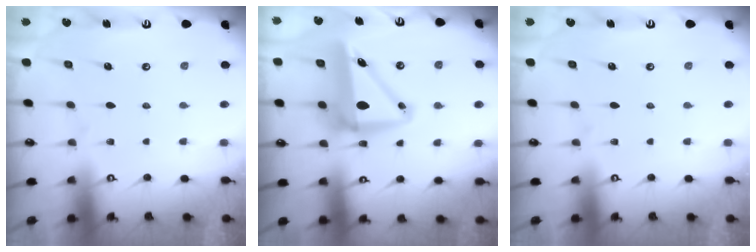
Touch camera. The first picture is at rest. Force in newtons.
{"total": 10.8, "press": 10.2, "slide": 3.5}
{"total": 0.0}